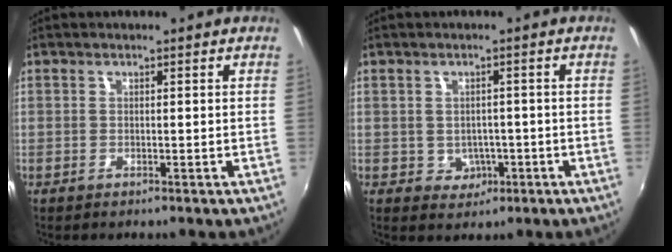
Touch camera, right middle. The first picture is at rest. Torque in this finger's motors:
{"motor_torque": [0.32, -0.13, 0.01, 0.01]}